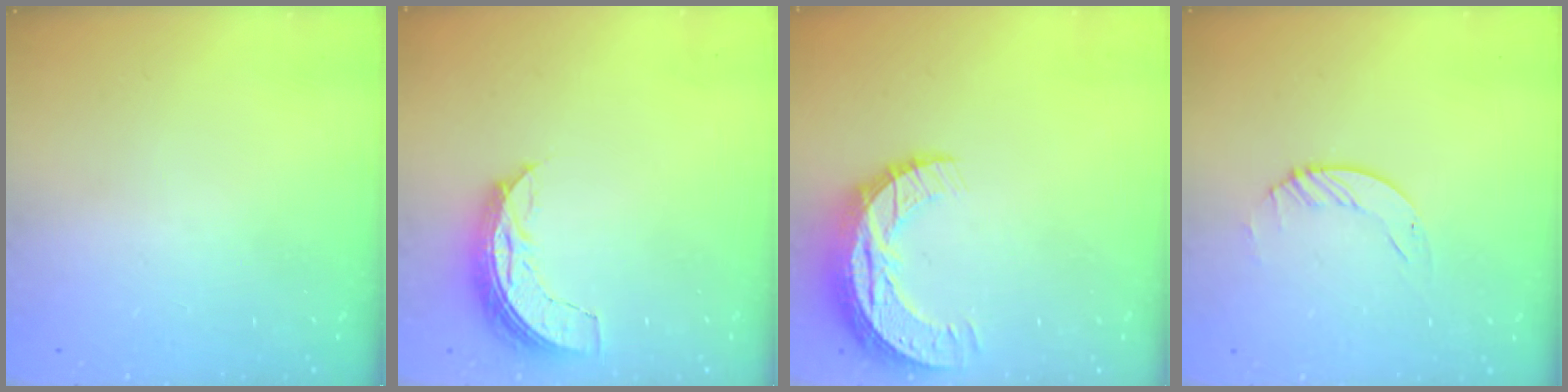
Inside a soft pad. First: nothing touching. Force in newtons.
{"total": 6.9, "press": 6.9, "slide": 0.5}
{"total": 10.7, "press": 10.7, "slide": 0.8}
{"total": 1.9, "press": 1.9, "slide": 0.2}